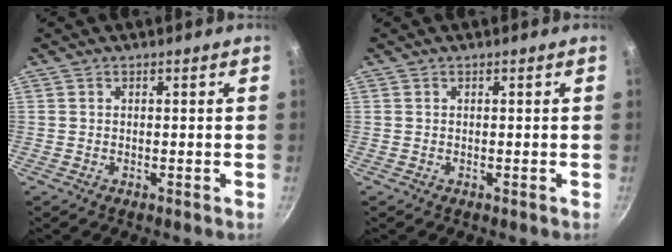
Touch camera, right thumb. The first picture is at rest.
{"total": 0.0}